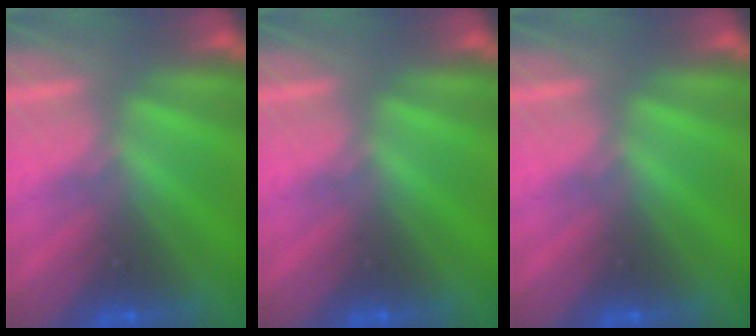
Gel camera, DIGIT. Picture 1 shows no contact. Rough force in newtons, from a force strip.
{"total": 0.0}
{"total": 0.0}